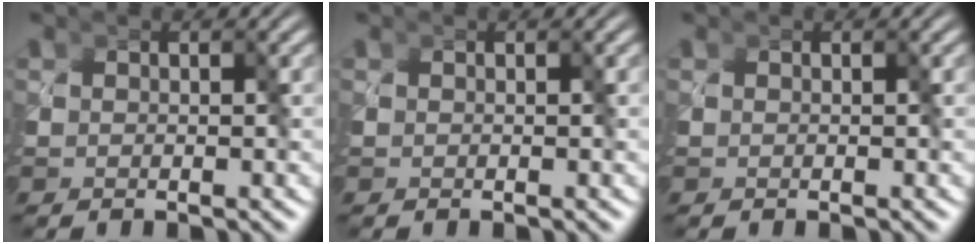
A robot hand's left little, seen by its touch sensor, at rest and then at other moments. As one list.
[{"total": 0.0}, {"total": 0.0}]